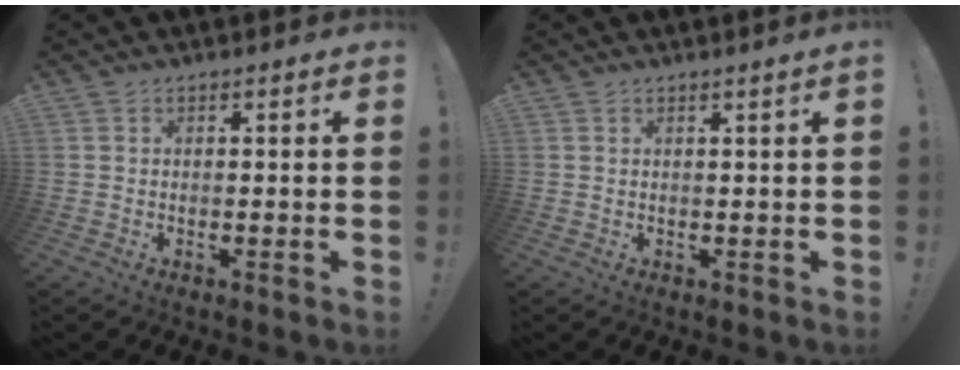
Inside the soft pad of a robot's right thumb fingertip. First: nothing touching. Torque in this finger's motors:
{"motor_torque": [0.03, 0.05, 0.64, 0.12, 0.03]}